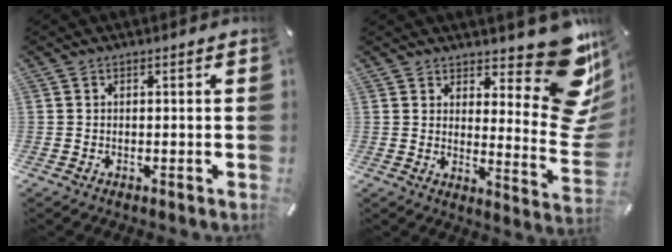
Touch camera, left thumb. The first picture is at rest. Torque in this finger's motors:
{"motor_torque": [1.18, -0.43, 0.58, -0.19, 0.08]}